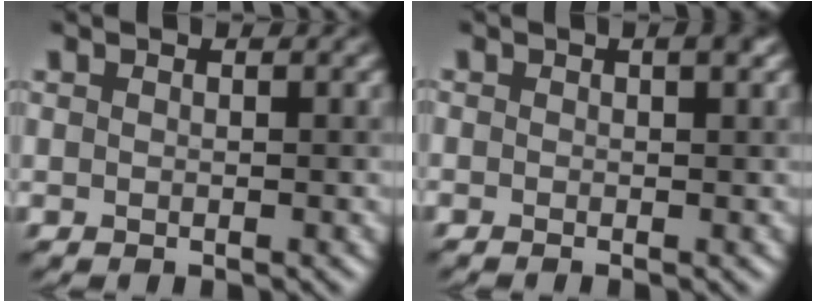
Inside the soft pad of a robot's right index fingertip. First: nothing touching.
{"total": 2.2, "force": [0.3, 1.0, 2.0], "torque": [-0.003, 0.007, -0.014]}